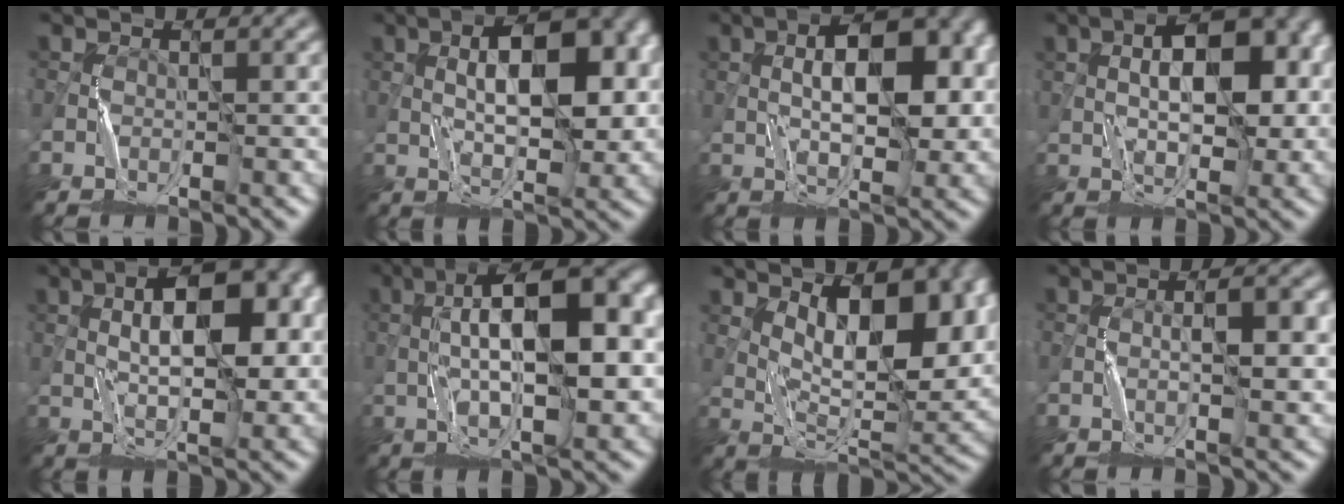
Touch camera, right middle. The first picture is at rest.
{"total": 8.7, "force": [1.6, 3.6, 7.8], "torque": [-0.108, 0.012, 0.025]}
{"total": 8.4, "force": [1.4, 3.5, 7.5], "torque": [-0.106, 0.013, 0.019]}
{"total": 7.6, "force": [1.6, 3.3, 6.7], "torque": [-0.095, 0.012, 0.024]}
{"total": 8.3, "force": [1.6, 3.2, 7.4], "torque": [-0.108, 0.014, 0.024]}
{"total": 13.7, "force": [1.1, 4.7, 12.8], "torque": [-0.194, 0.025, 0.019]}
{"total": 10.1, "force": [3.8, 3.9, 8.5], "torque": [-0.128, -0.002, 0.071]}
{"total": 4.2, "force": [0.1, 1.1, 4.1], "torque": [-0.051, 0.005, 0.006]}